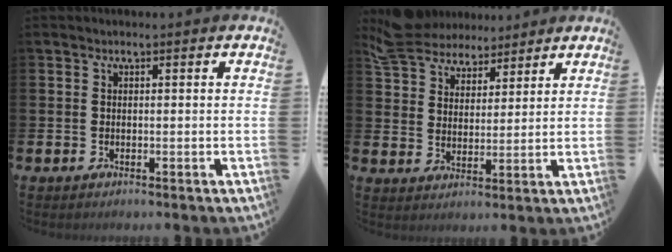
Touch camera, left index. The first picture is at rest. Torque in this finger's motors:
{"motor_torque": [0.01, -0.61, 0.42, 0.12]}